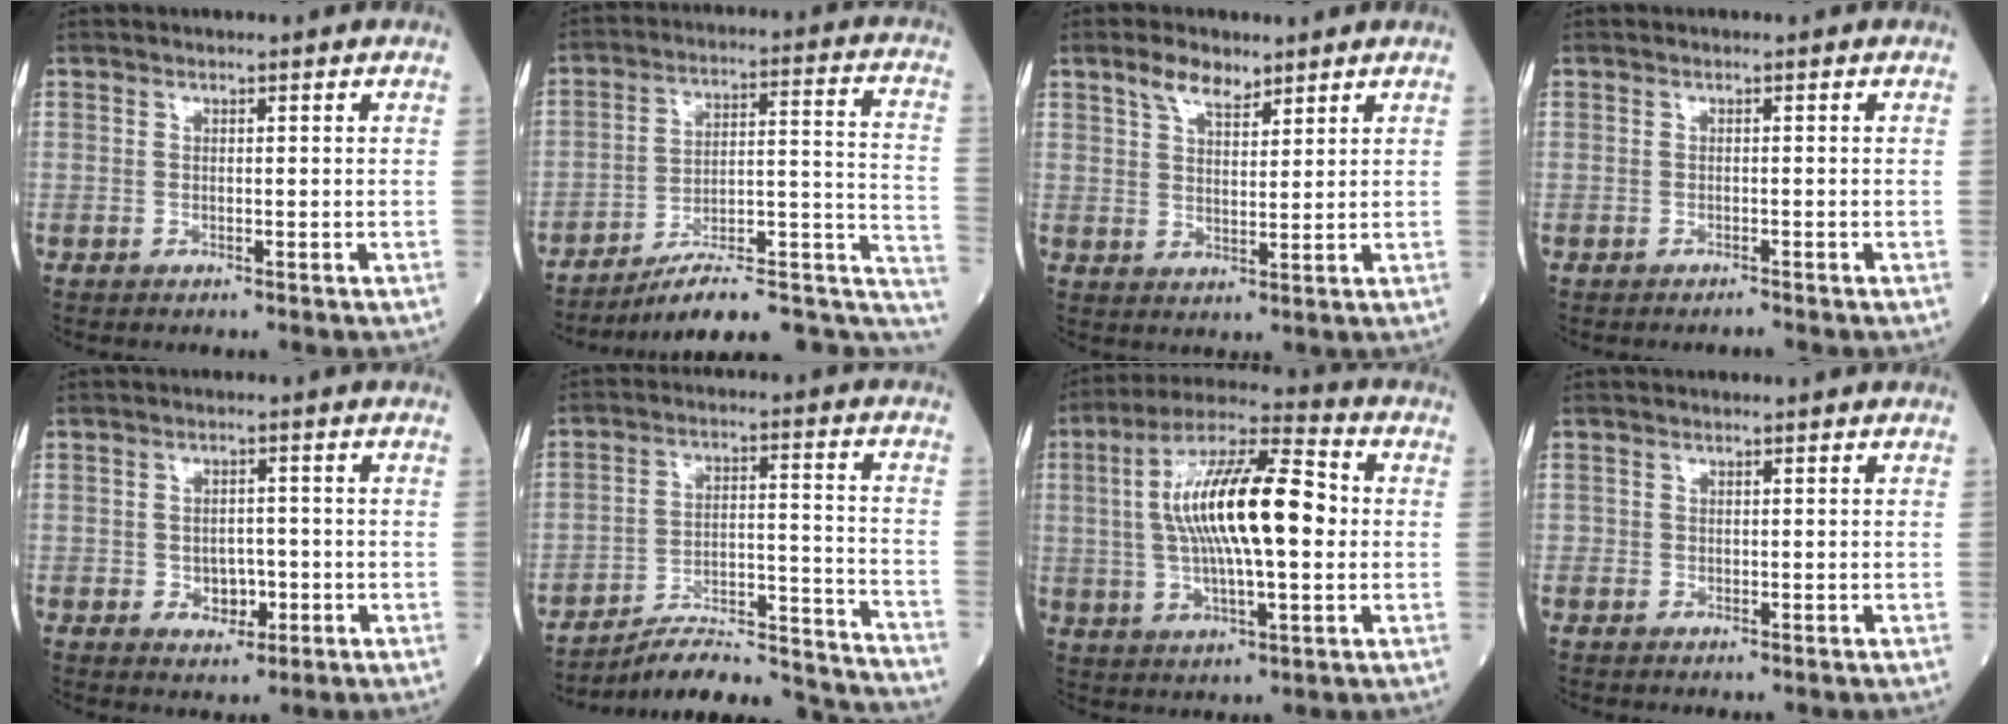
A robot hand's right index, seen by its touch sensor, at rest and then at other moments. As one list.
[{"total": 17.8, "force": [-13.3, 5.3, 10.5], "torque": [-0.083, 0.068, -0.182]}, {"total": 4.6, "force": [3.4, 1.7, 2.5], "torque": [-0.053, 0.008, 0.066]}, {"total": 0.7, "force": [-0.6, -0.2, 0.1], "torque": [-0.007, -0.002, -0.006]}, {"total": 3.6, "force": [-1.0, 2.5, 2.4], "torque": [-0.030, 0.005, -0.008]}, {"total": 19.7, "force": [-19.0, 0.4, 5.0], "torque": [-0.061, 0.020, -0.276]}, {"total": 16.6, "force": [1.3, 4.0, 16.1], "torque": [-0.304, 0.026, 0.021]}, {"total": 0.0}]